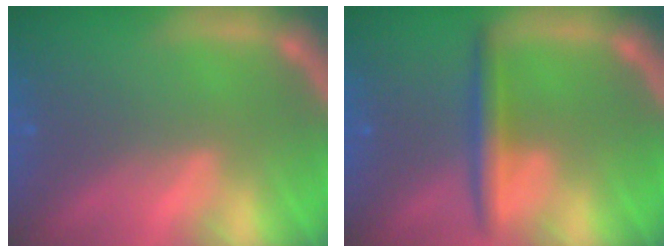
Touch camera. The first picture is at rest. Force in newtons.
{"total": 3.0}